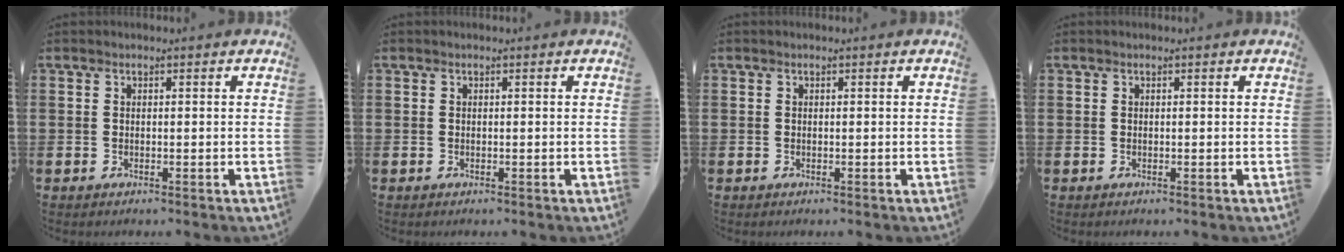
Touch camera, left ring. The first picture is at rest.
{"total": 0.0}
{"total": 0.0}
{"total": 0.0}